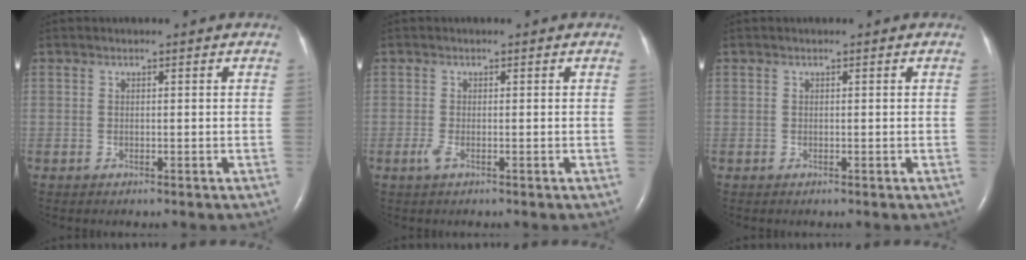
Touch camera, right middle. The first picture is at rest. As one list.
[{"total": 1.6, "force": [-0.6, 0.4, 1.5], "torque": [-0.038, -0.005, -0.012]}, {"total": 0.0}]